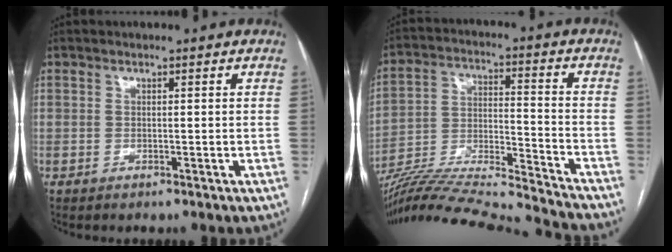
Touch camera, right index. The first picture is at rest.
{"total": 25.0, "force": [-23.3, 0.0, 9.1], "torque": [-0.168, -0.028, -0.364]}